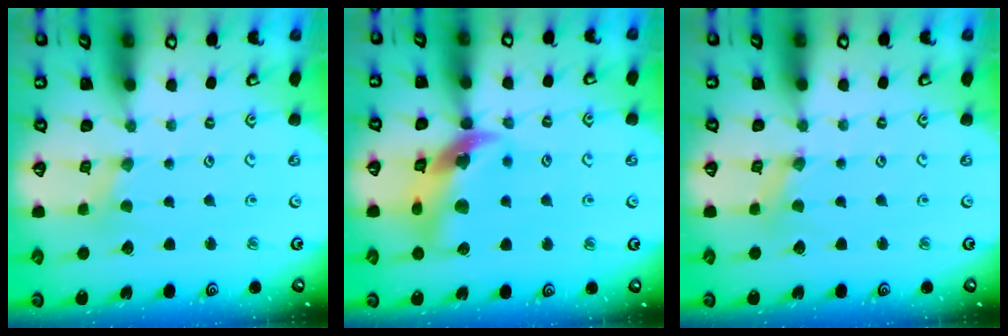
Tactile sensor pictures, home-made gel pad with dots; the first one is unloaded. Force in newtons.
{"total": 15.3, "press": 15.2, "slide": 2.1}
{"total": 0.0}